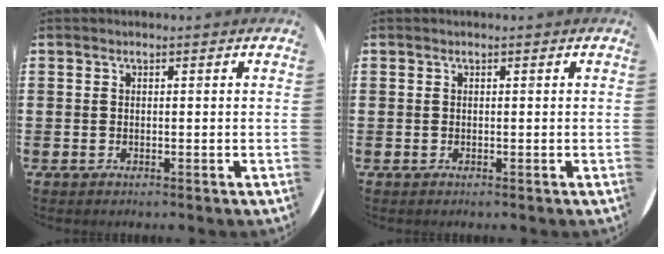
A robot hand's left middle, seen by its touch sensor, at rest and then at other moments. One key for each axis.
{"total": 0.0}